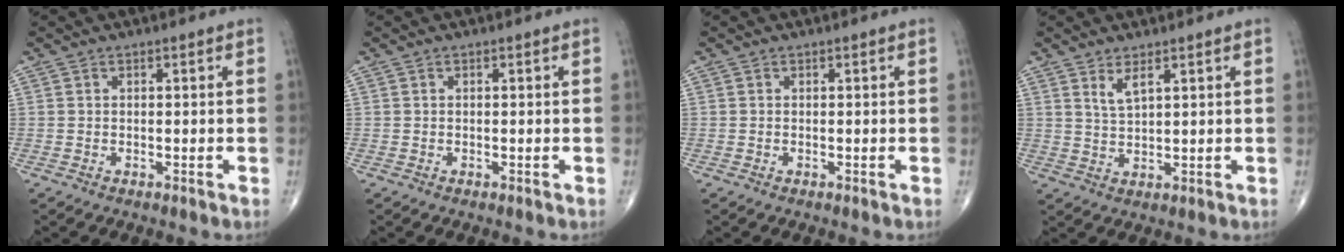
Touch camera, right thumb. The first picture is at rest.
{"total": 0.0}
{"total": 0.0}
{"total": 3.3, "force": [2.0, 1.0, 2.5], "torque": [-0.049, -0.014, 0.043]}